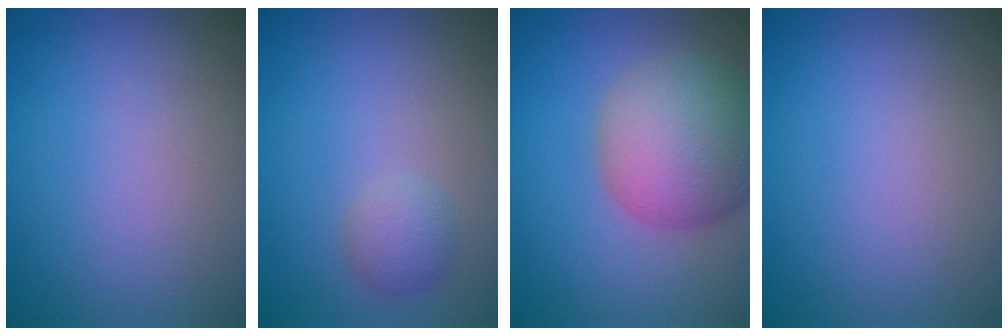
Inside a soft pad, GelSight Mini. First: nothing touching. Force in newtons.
{"total": 1.8, "press": 1.8, "slide": 0.0}
{"total": 8.9, "press": 8.8, "slide": 0.5}
{"total": 0.0}